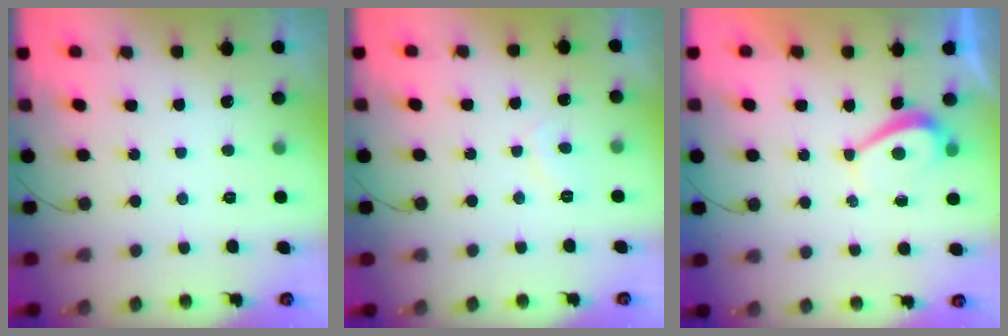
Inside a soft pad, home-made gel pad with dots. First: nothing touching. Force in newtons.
{"total": 1.3, "press": 1.2, "slide": 0.6}
{"total": 2.7, "press": 2.7, "slide": 0.6}